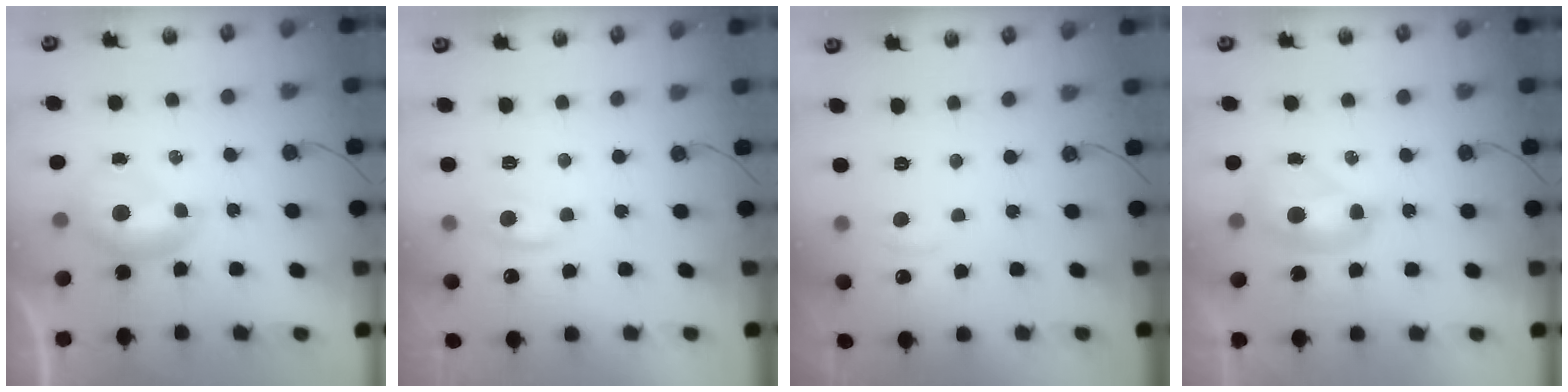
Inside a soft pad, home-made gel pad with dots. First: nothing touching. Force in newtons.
{"total": 1.6, "press": 1.4, "slide": 0.8}
{"total": 0.9, "press": 0.4, "slide": 0.8}
{"total": 2.7, "press": 2.7, "slide": 0.1}